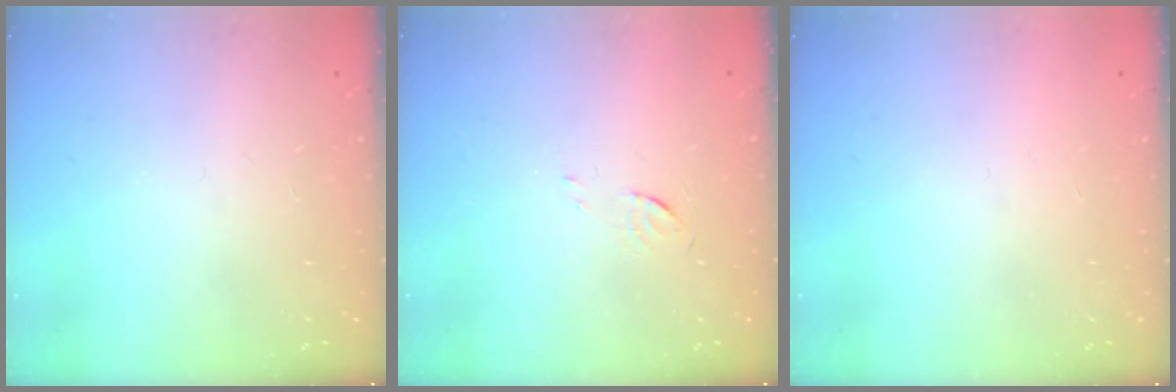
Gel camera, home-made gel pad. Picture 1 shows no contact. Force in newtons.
{"total": 3.3, "press": 3.3, "slide": 0.4}
{"total": 1.5, "press": 1.5, "slide": 0.1}